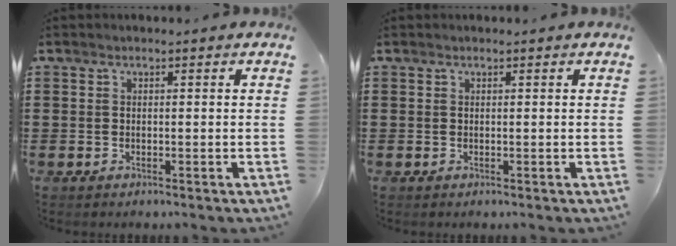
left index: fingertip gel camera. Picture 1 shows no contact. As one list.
[{"total": 0.0}]